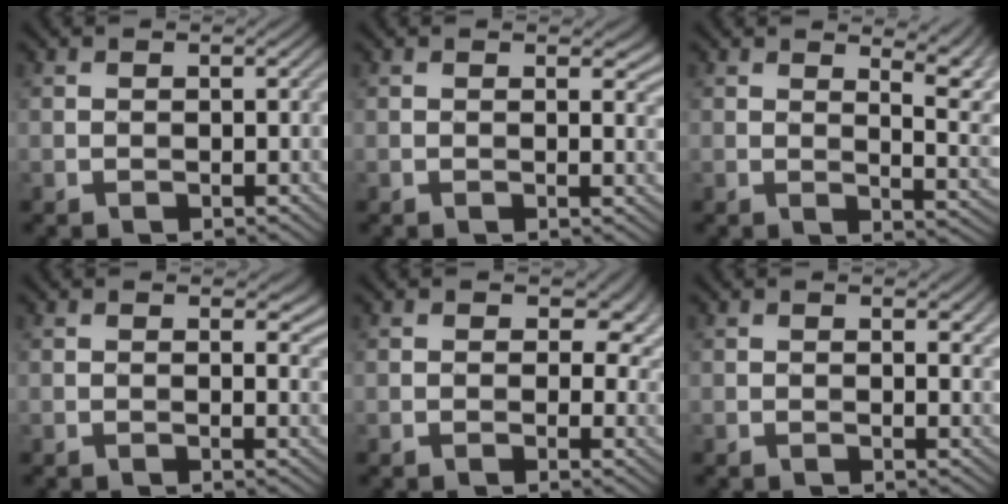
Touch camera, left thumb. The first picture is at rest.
{"total": 2.7, "force": [1.3, 1.4, 1.9], "torque": [-0.024, -0.006, 0.017]}
{"total": 8.2, "force": [4.8, 2.5, 6.2], "torque": [-0.085, 0.004, 0.072]}
{"total": 3.2, "force": [1.6, 1.7, 2.2], "torque": [-0.028, -0.006, 0.021]}
{"total": 5.7, "force": [2.0, 3.6, 4.0], "torque": [-0.058, 0.000, 0.023]}
{"total": 2.6, "force": [1.2, 1.3, 1.9], "torque": [-0.028, -0.003, 0.018]}